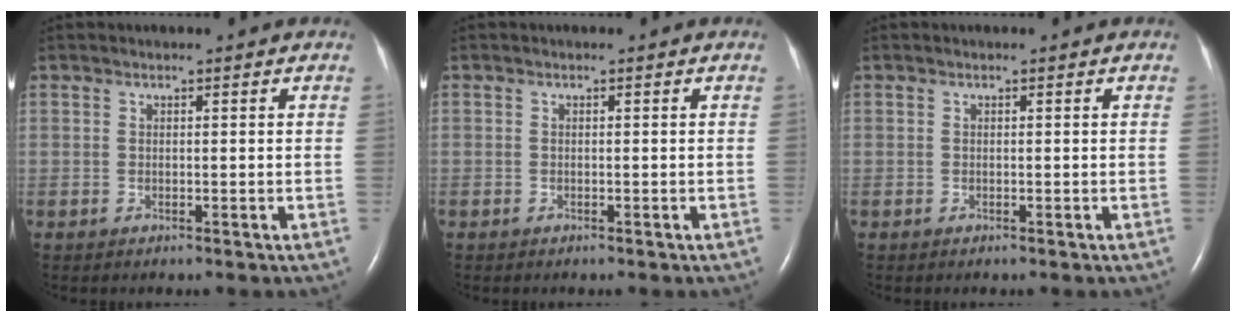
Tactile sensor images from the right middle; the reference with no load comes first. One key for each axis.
{"total": 0.0}
{"total": 0.0}